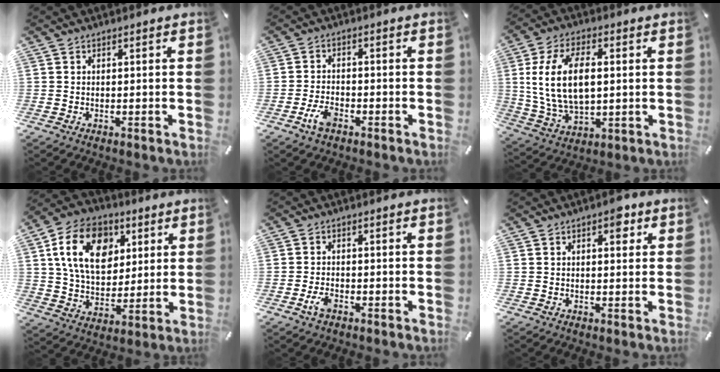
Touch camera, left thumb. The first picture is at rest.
{"total": 4.5, "force": [-2.6, 2.3, 2.8], "torque": [-0.071, 0.006, -0.053]}
{"total": 14.6, "force": [2.3, 8.6, 11.5], "torque": [-0.254, 0.003, 0.037]}
{"total": 16.6, "force": [5.6, 12.2, 9.7], "torque": [-0.174, 0.000, 0.102]}
{"total": 3.0, "force": [-1.7, 1.5, 2.0], "torque": [-0.045, 0.003, -0.033]}
{"total": 4.5, "force": [1.7, 2.4, 3.4], "torque": [-0.031, -0.007, 0.019]}